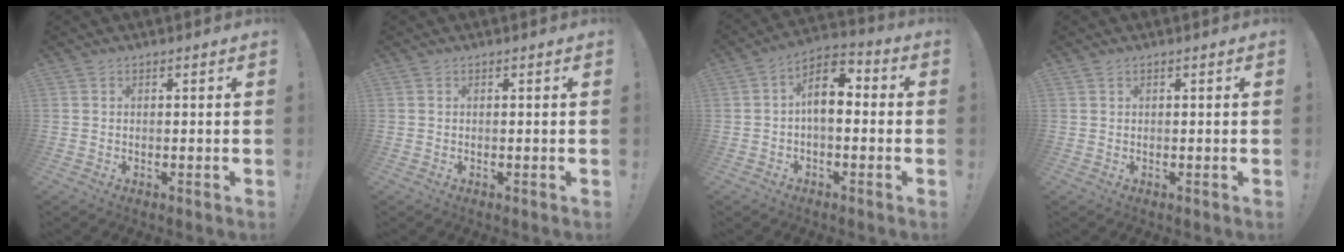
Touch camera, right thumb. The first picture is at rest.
{"total": 0.0}
{"total": 9.4, "force": [0.1, 5.2, 7.9], "torque": [-0.141, 0.012, 0.002]}
{"total": 0.5, "force": [0.4, 0.3, 0.0], "torque": [0.003, -0.002, 0.007]}